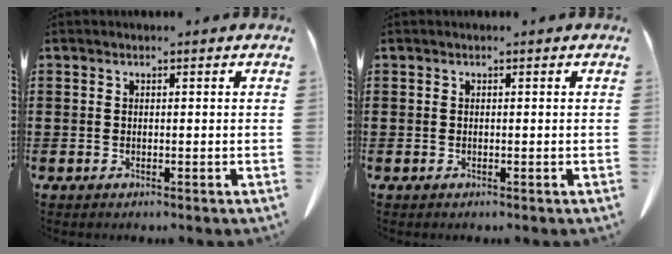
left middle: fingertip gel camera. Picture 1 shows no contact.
{"total": 0.0}